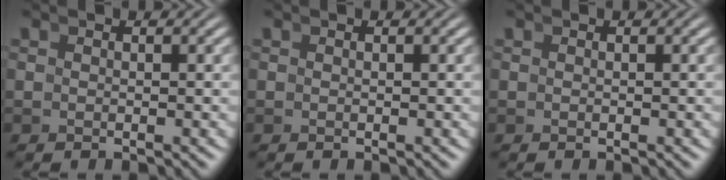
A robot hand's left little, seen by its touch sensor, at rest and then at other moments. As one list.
[{"total": 0.0}, {"total": 0.0}]